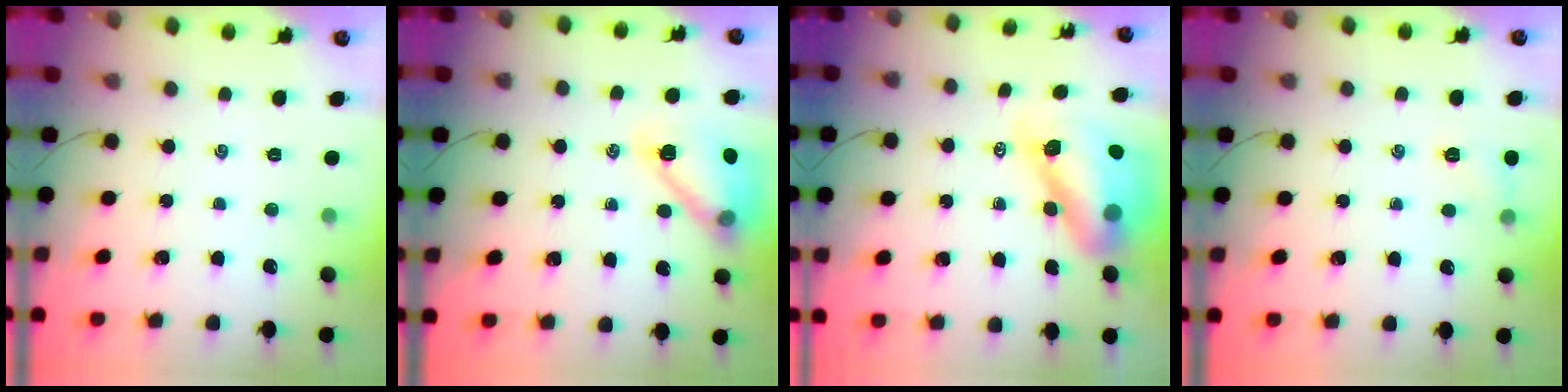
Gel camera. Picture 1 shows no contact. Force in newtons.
{"total": 16.2, "press": 16.1, "slide": 1.5}
{"total": 16.0, "press": 15.4, "slide": 4.4}
{"total": 5.7, "press": 5.6, "slide": 1.1}